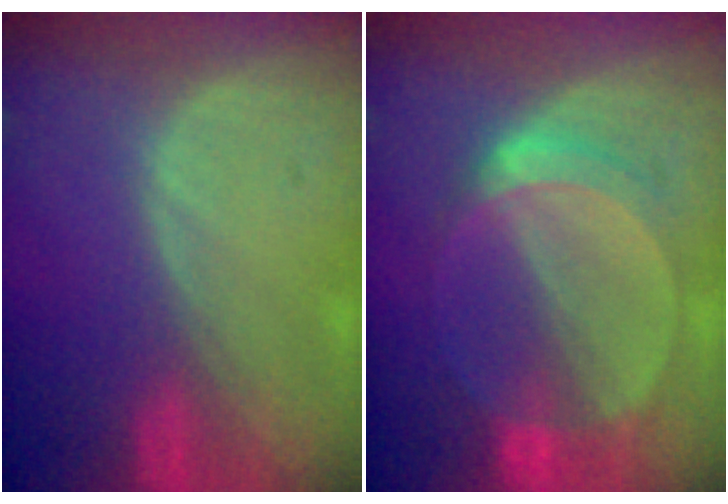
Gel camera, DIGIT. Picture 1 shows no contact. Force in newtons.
{"total": 6.0, "press": 5.5, "slide": 2.4}